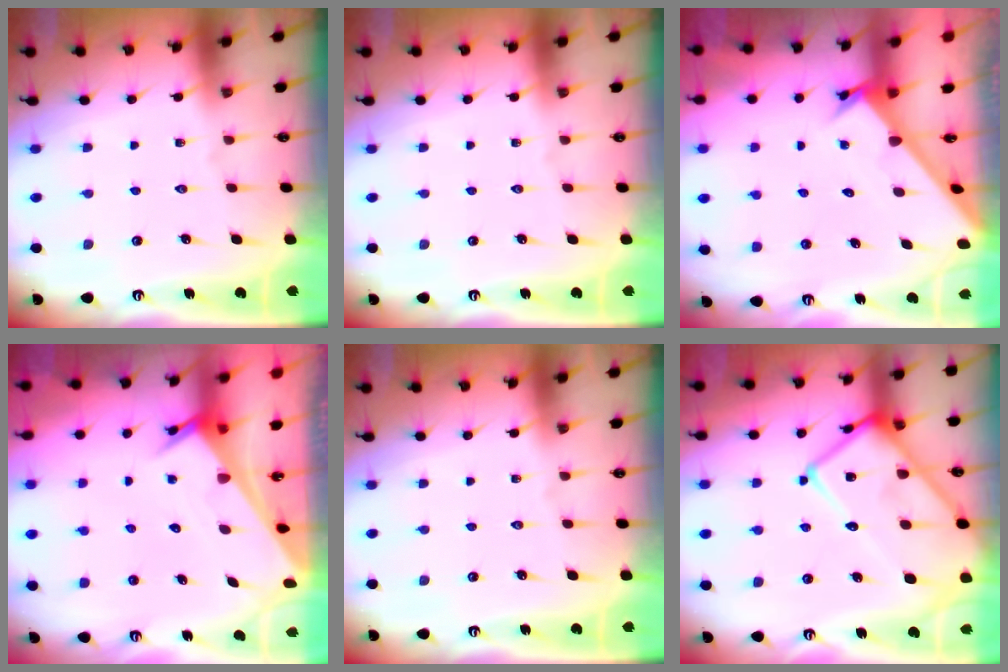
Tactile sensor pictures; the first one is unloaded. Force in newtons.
{"total": 0.0}
{"total": 2.6, "press": 2.6, "slide": 0.2}
{"total": 3.3, "press": 3.3, "slide": 0.2}
{"total": 0.0}
{"total": 20.3, "press": 20.2, "slide": 2.1}